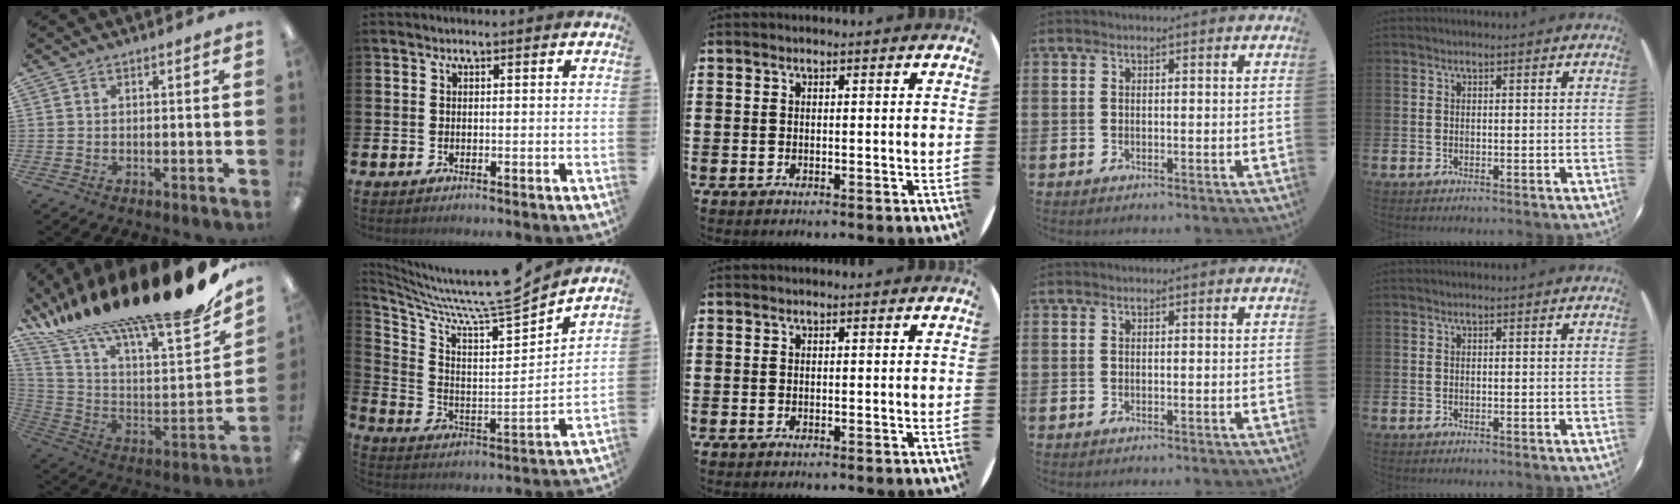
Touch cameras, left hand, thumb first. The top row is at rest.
{"thumb": {"total": 21.8, "force": [16.3, 3.1, 14.0], "torque": [-0.183, -0.142, 0.266]}, "index": {"total": 8.3, "force": [7.4, 0.6, 3.7], "torque": [-0.102, -0.068, 0.117]}}